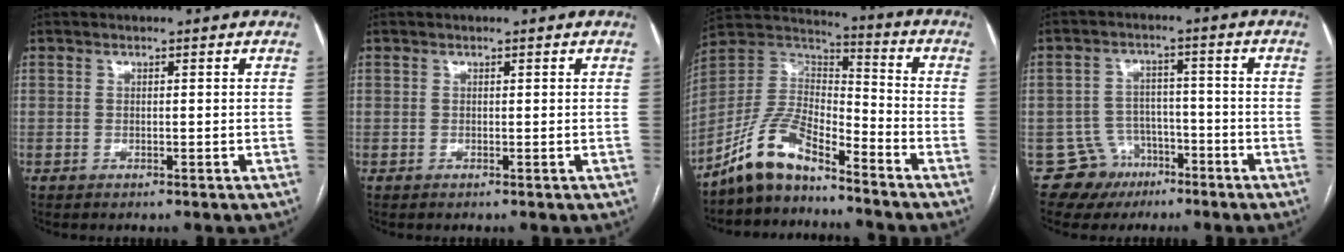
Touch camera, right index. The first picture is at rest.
{"total": 0.0}
{"total": 10.9, "force": [-8.9, 3.2, 5.4], "torque": [-0.120, 0.029, -0.172]}
{"total": 6.5, "force": [-3.8, 5.2, -0.3], "torque": [0.015, 0.017, -0.056]}